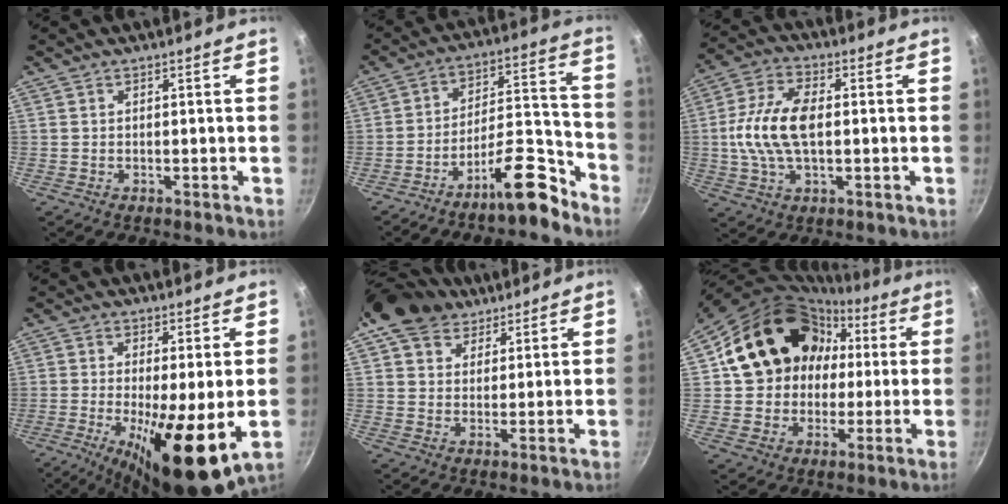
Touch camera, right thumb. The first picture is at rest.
{"total": 12.0, "force": [-9.0, 3.2, 7.3], "torque": [-0.093, 0.098, -0.143]}
{"total": 12.3, "force": [0.1, 6.6, 10.3], "torque": [-0.200, 0.022, -0.006]}
{"total": 14.7, "force": [-2.2, 3.8, 14.0], "torque": [-0.227, -0.025, -0.029]}
{"total": 11.4, "force": [7.9, 7.6, 3.1], "torque": [-0.031, 0.000, 0.136]}
{"total": 20.9, "force": [4.1, 17.6, 10.6], "torque": [-0.155, 0.045, 0.078]}